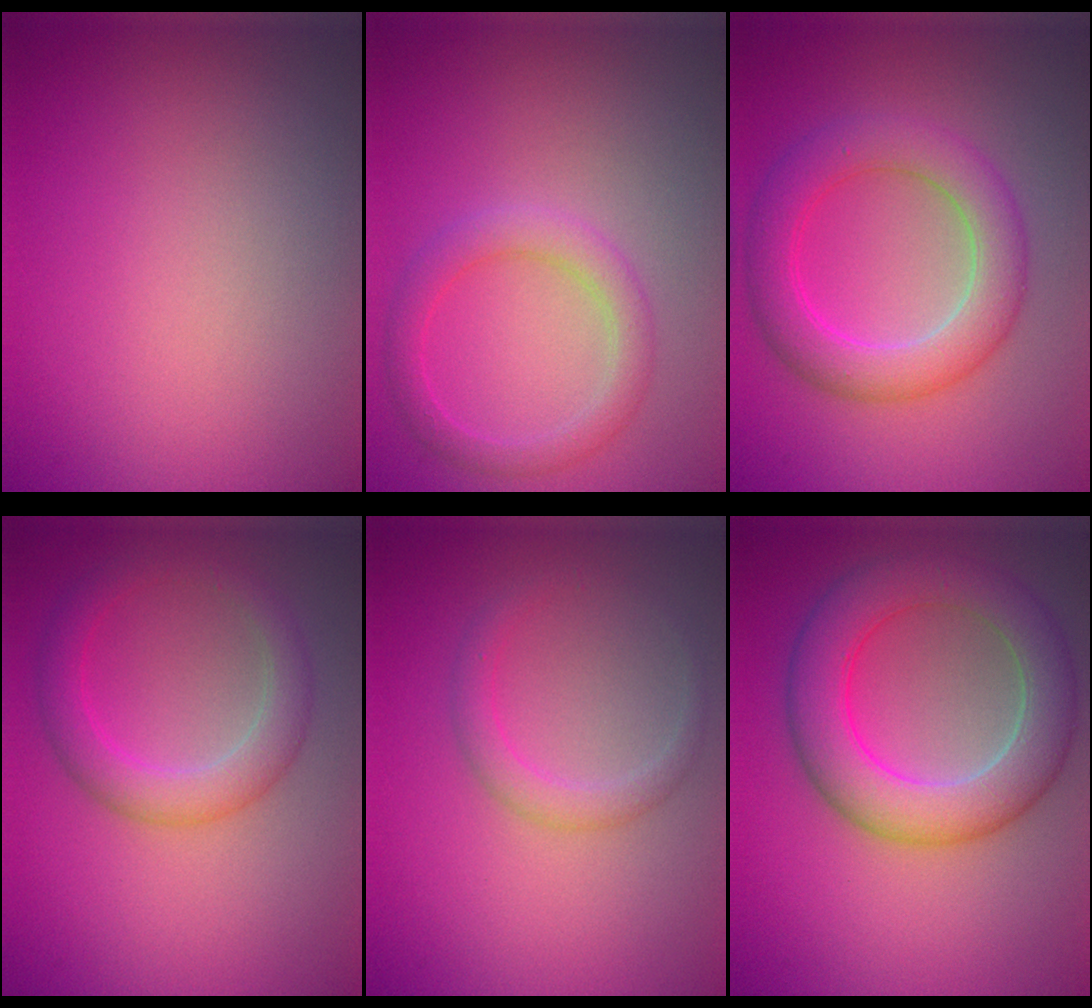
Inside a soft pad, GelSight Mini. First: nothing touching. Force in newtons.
{"total": 2.7, "press": 2.7, "slide": 0.1}
{"total": 5.6, "press": 5.6, "slide": 0.4}
{"total": 3.6, "press": 3.6, "slide": 0.0}
{"total": 1.9, "press": 1.9, "slide": 0.2}
{"total": 7.2, "press": 7.2, "slide": 0.4}